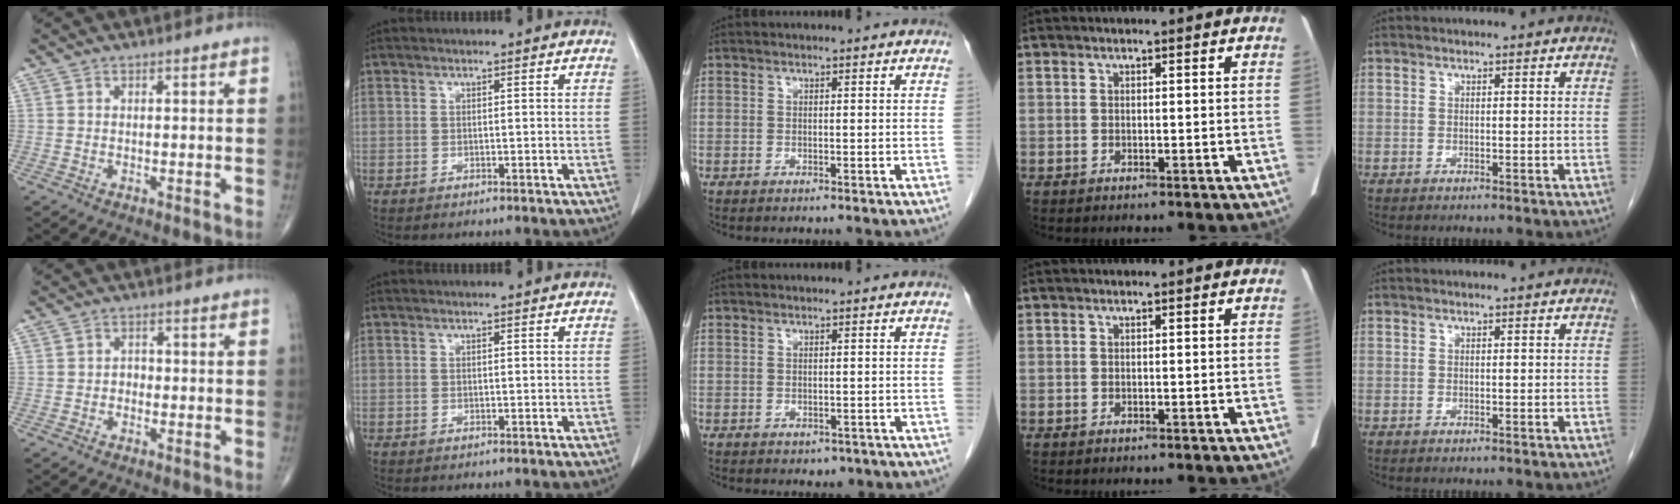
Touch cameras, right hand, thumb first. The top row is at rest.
{"thumb": {"total": 1.5, "force": [-0.6, 1.2, 0.6], "torque": [0.001, 0.006, -0.015]}, "middle": {"total": 1.2, "force": [-0.4, 1.1, 0.4], "torque": [-0.009, 0.001, 0.002]}}